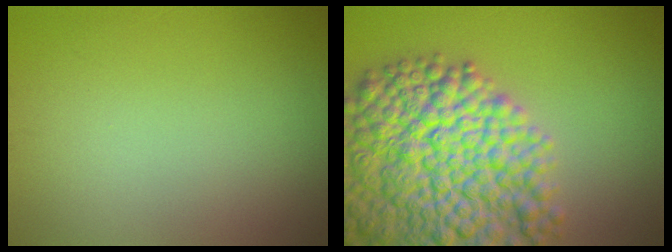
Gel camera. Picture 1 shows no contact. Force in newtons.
{"total": 13.8, "press": 13.8, "slide": 0.7}